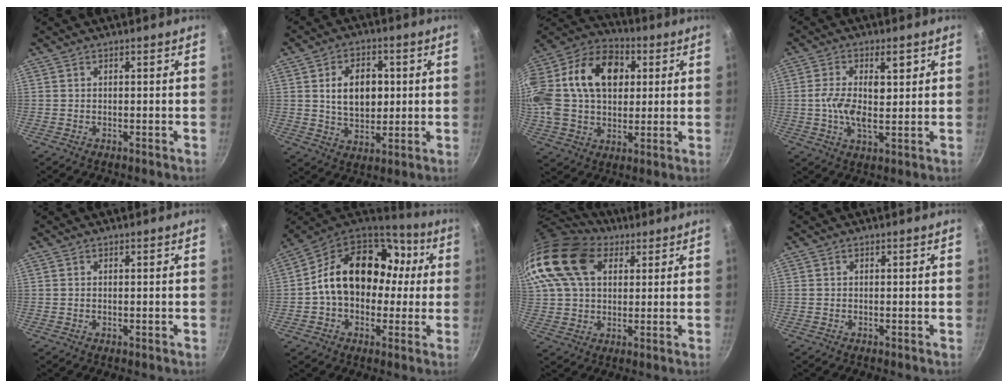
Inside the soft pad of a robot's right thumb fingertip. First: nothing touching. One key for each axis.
{"total": 10.4, "fx": 1.6, "fy": 7.1, "fz": 7.5, "tx": -0.094, "ty": -0.004, "tz": 0.029}
{"total": 28.8, "fx": 6.1, "fy": 19.9, "fz": 19.9, "tx": -0.402, "ty": 0.040, "tz": 0.094}
{"total": 8.7, "fx": 1.4, "fy": 4.2, "fz": 7.5, "tx": -0.129, "ty": -0.003, "tz": 0.021}
{"total": 0.0}
{"total": 21.8, "fx": 2.0, "fy": 16.1, "fz": 14.6, "tx": -0.210, "ty": 0.051, "tz": 0.028}
{"total": 17.8, "fx": 6.8, "fy": 12.4, "fz": 10.8, "tx": -0.208, "ty": 0.012, "tz": 0.116}
{"total": 0.0}